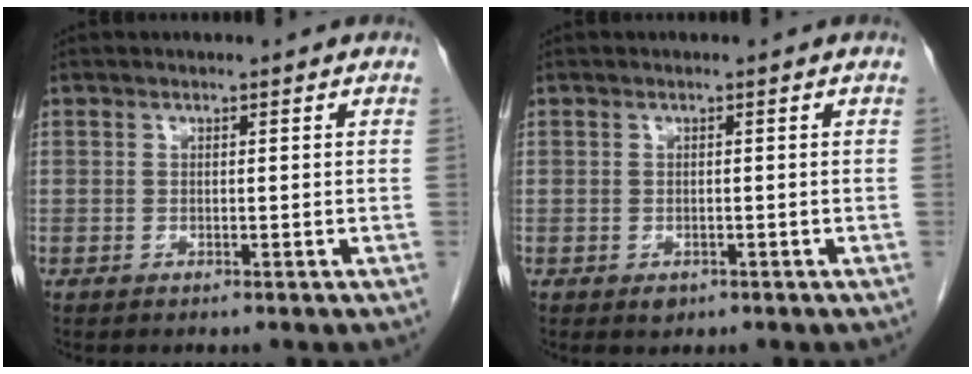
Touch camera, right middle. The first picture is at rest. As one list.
[{"total": 1.1, "force": [-0.6, 0.7, 0.5], "torque": [-0.007, 0.001, -0.003]}]